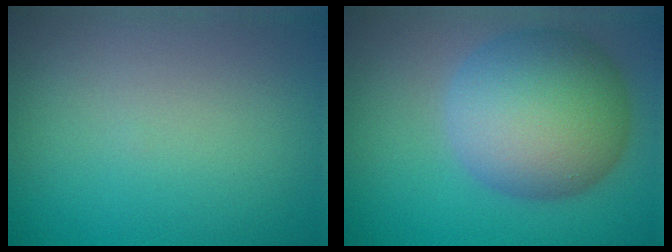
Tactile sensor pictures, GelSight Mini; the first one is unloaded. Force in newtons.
{"total": 10.1, "press": 10.1, "slide": 0.3}